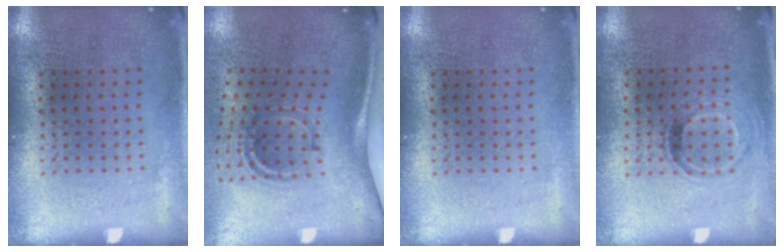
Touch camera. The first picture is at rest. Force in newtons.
{"total": 1.9, "press": 1.2, "slide": 1.5}
{"total": 0.0}
{"total": 0.8, "press": 0.7, "slide": 0.4}